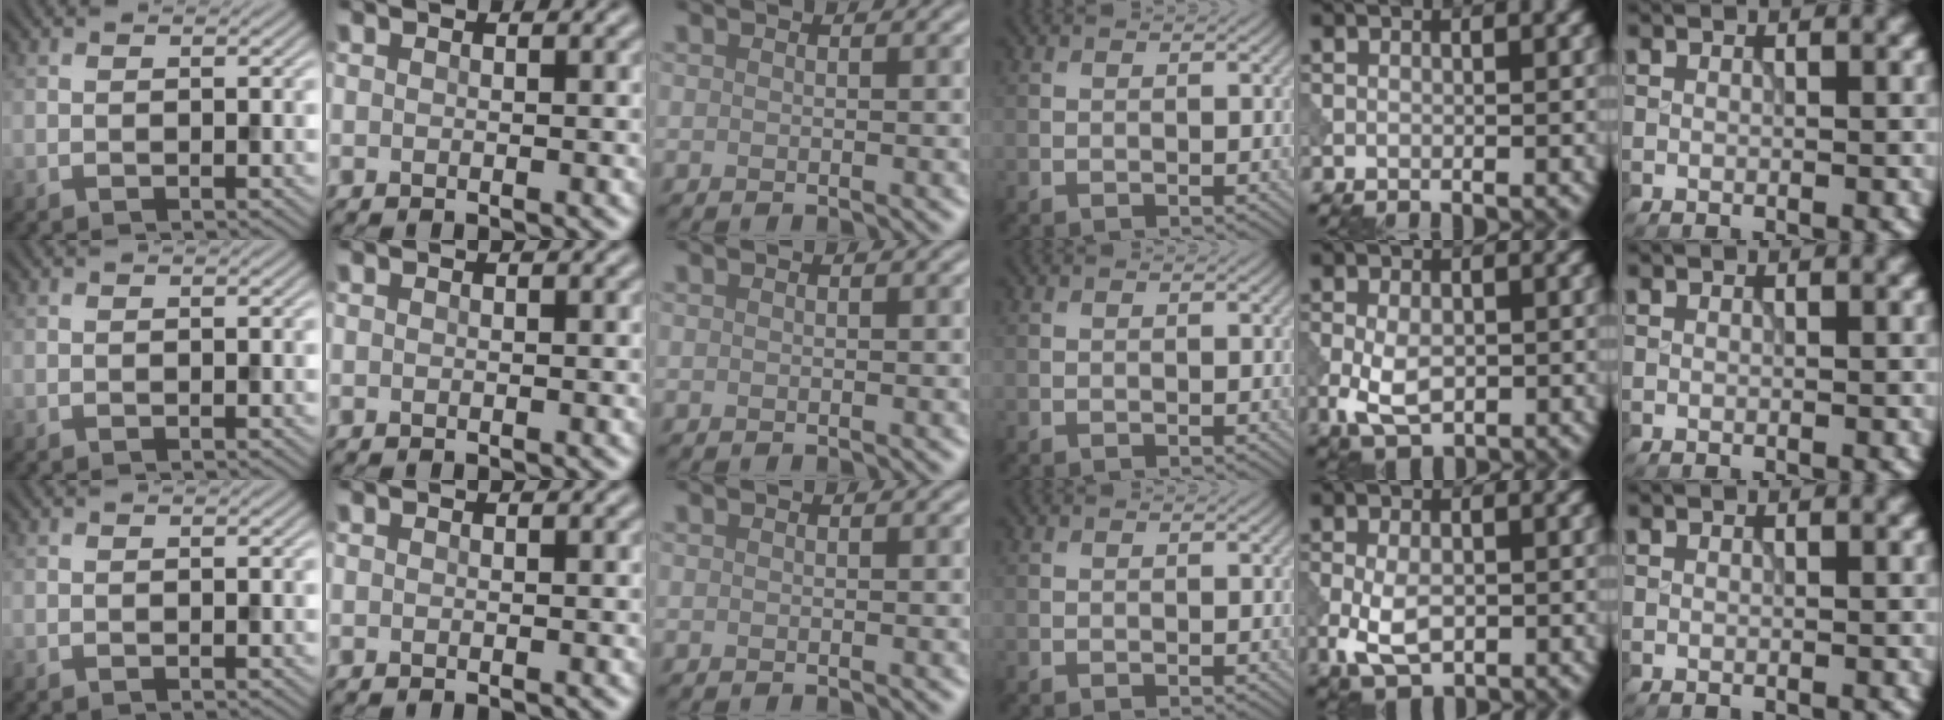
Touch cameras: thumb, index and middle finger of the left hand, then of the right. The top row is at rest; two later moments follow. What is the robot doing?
{"motion": "press", "object": "tv remote"}